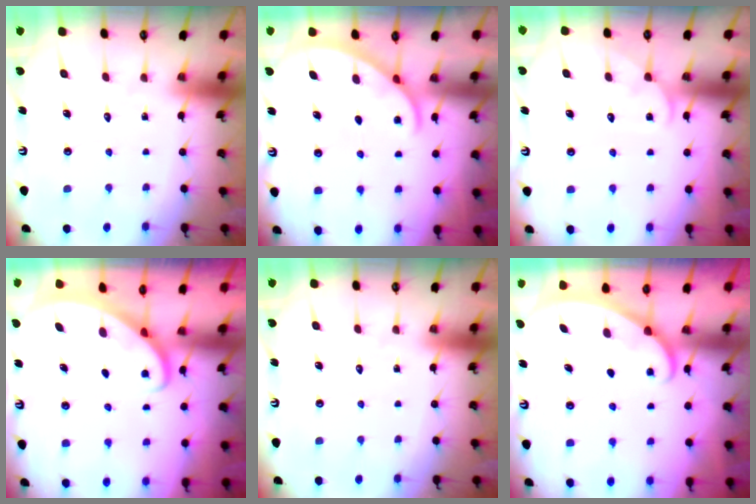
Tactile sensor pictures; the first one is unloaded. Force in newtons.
{"total": 2.0, "press": 2.0, "slide": 0.2}
{"total": 5.0, "press": 5.0, "slide": 0.4}
{"total": 2.6, "press": 2.6, "slide": 0.1}
{"total": 0.0}
{"total": 1.2, "press": 1.2, "slide": 0.2}